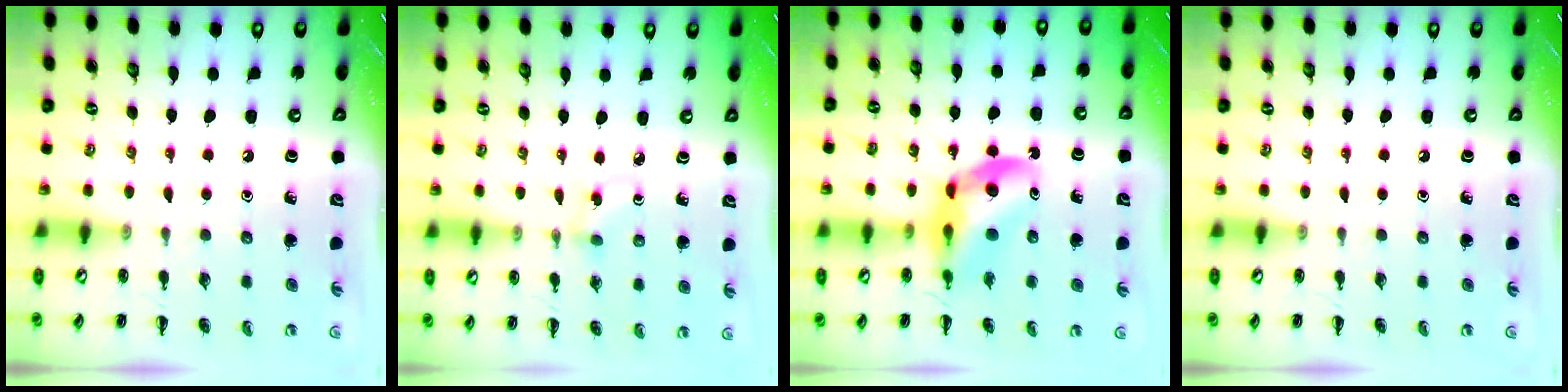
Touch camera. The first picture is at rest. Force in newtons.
{"total": 2.4, "press": 2.1, "slide": 1.1}
{"total": 9.8, "press": 9.3, "slide": 2.9}
{"total": 0.0}